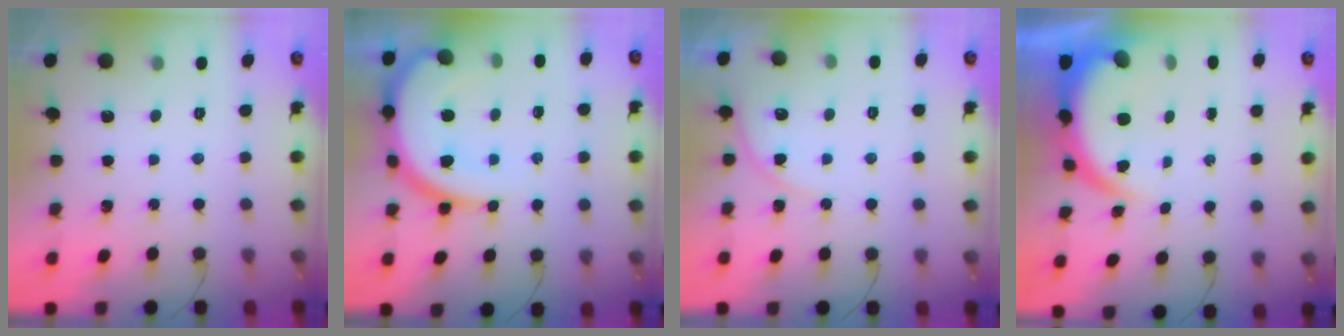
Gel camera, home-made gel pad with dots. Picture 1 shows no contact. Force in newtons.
{"total": 13.8, "press": 13.7, "slide": 1.5}
{"total": 4.4, "press": 4.4, "slide": 0.5}
{"total": 6.9, "press": 6.6, "slide": 1.8}